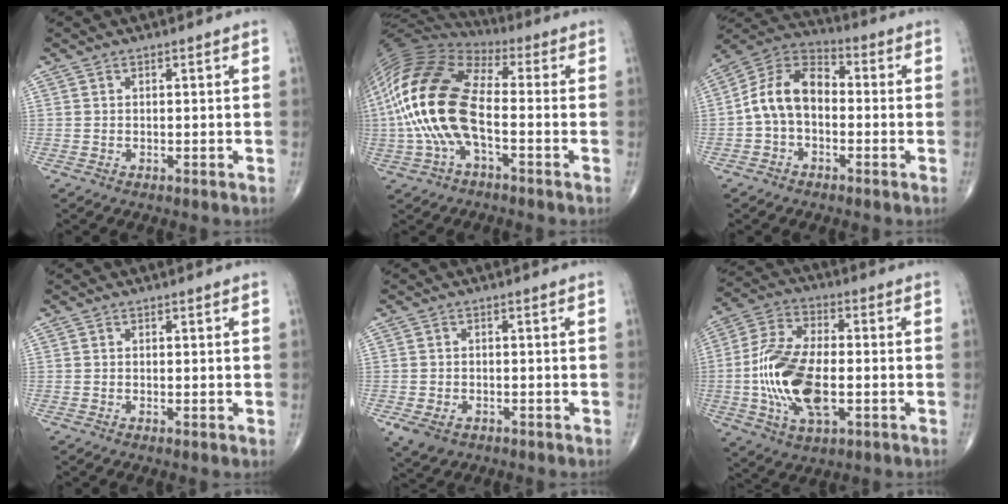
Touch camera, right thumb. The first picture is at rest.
{"total": 19.3, "force": [-2.5, 9.0, 16.9], "torque": [-0.365, 0.030, -0.055]}
{"total": 11.0, "force": [-1.3, 7.3, 8.1], "torque": [-0.136, 0.037, -0.040]}
{"total": 0.6, "force": [-0.1, 0.2, 0.6], "torque": [-0.014, -0.003, -0.004]}
{"total": 4.4, "force": [-2.1, 3.1, 2.4], "torque": [-0.048, 0.001, -0.029]}
{"total": 16.8, "force": [-2.6, 8.3, 14.4], "torque": [-0.291, 0.010, -0.048]}